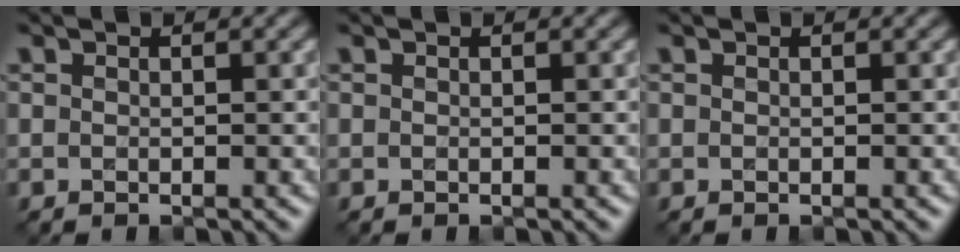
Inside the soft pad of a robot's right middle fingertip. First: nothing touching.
{"total": 0.0}
{"total": 0.0}